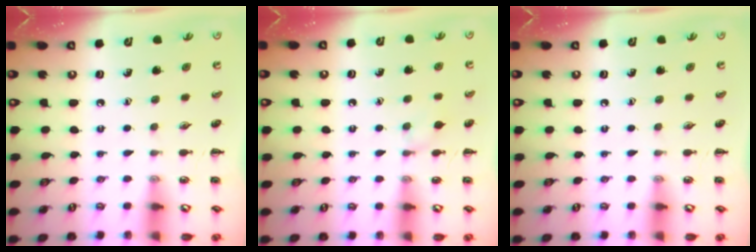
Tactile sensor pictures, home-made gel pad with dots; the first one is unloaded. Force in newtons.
{"total": 5.9, "press": 5.6, "slide": 1.9}
{"total": 0.0}